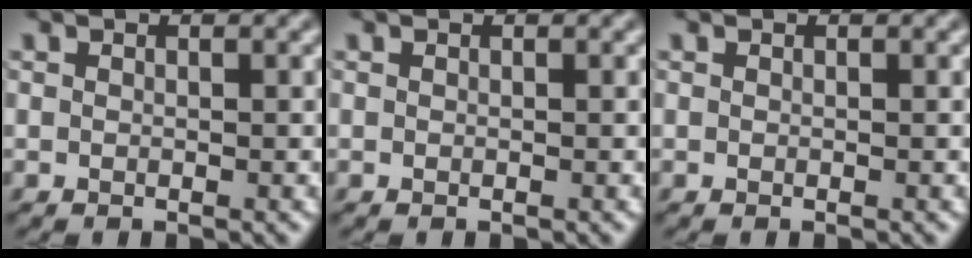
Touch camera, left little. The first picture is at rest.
{"total": 0.0}
{"total": 0.0}